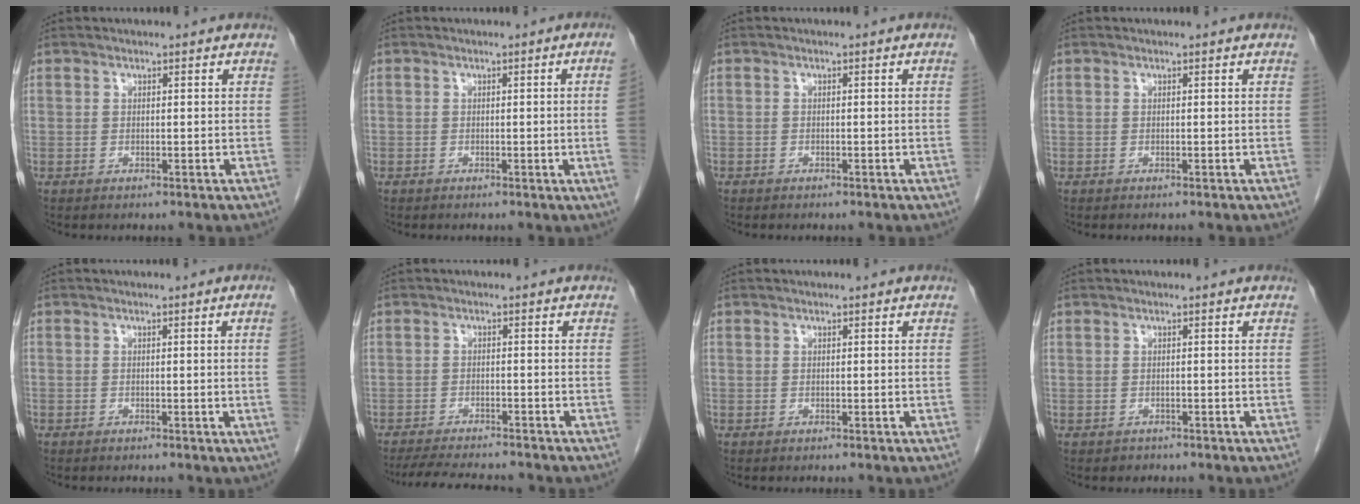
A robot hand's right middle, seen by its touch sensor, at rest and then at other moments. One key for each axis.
{"total": 2.8, "fx": -0.2, "fy": -1.1, "fz": 2.6, "tx": -0.026, "ty": -0.002, "tz": -0.001}
{"total": 0.0}
{"total": 0.0}
{"total": 1.7, "fx": -0.4, "fy": -0.5, "fz": 1.5, "tx": -0.016, "ty": 0.000, "tz": -0.006}
{"total": 9.2, "fx": -8.4, "fy": 1.1, "fz": 3.4, "tx": -0.052, "ty": -0.009, "tz": -0.125}
{"total": 0.0}
{"total": 1.0, "fx": -0.7, "fy": 0.7, "fz": -0.1, "tx": -0.005, "ty": 0.002, "tz": -0.013}